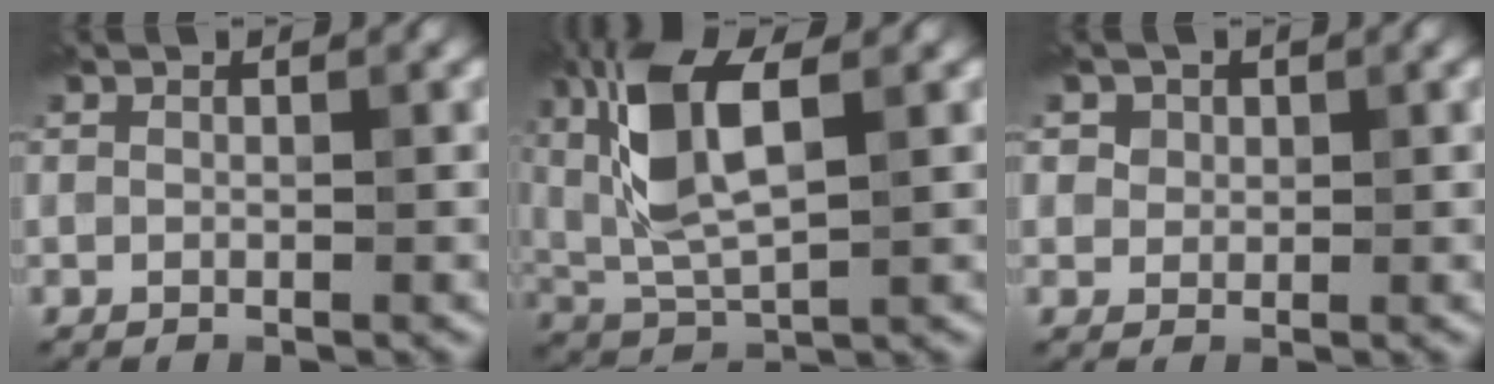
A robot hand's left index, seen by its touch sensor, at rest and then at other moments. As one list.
[{"total": 7.9, "force": [2.0, 2.8, 7.1], "torque": [-0.160, 0.007, 0.035]}, {"total": 2.1, "force": [1.1, 1.6, 0.6], "torque": [-0.009, 0.007, 0.018]}]